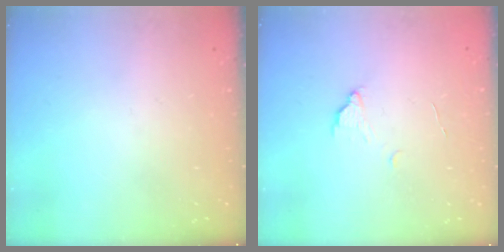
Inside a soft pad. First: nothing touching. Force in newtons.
{"total": 3.4, "press": 3.4, "slide": 0.3}